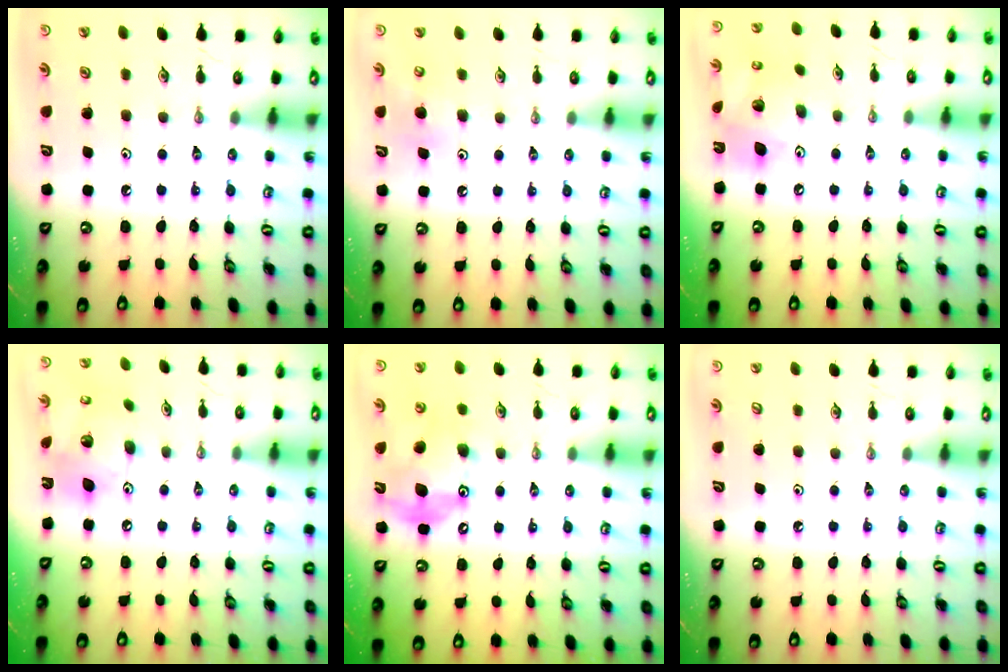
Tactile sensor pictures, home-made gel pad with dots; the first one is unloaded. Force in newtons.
{"total": 8.2, "press": 8.1, "slide": 1.1}
{"total": 12.5, "press": 12.5, "slide": 1.0}
{"total": 15.4, "press": 15.3, "slide": 1.6}
{"total": 14.6, "press": 14.6, "slide": 0.2}
{"total": 0.7, "press": 0.1, "slide": 0.7}